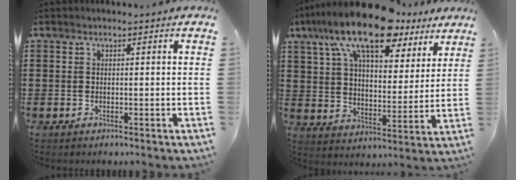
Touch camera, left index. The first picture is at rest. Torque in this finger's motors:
{"motor_torque": [2.14, 0.00, 1.05, 0.21]}